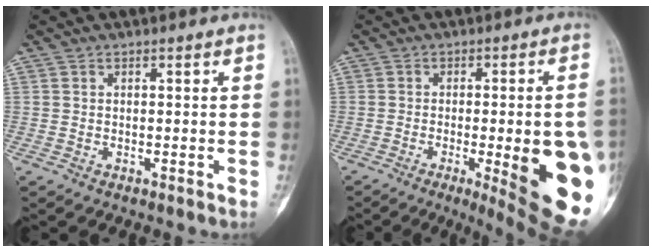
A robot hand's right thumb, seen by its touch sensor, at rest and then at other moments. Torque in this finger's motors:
{"motor_torque": [1.53, 3.48, 2.20, -0.47, 0.10]}